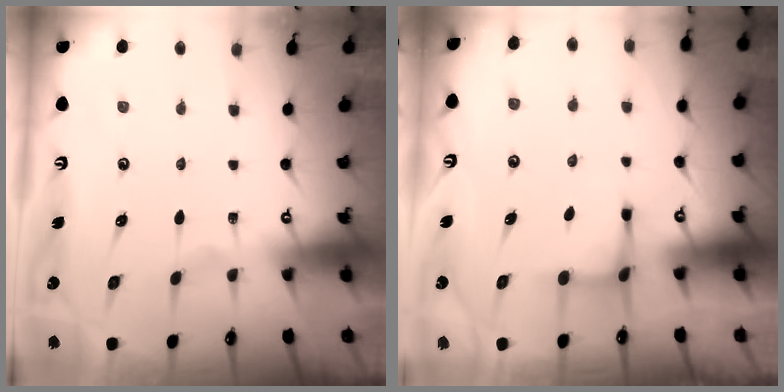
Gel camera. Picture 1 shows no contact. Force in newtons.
{"total": 3.3, "press": 3.3, "slide": 0.3}